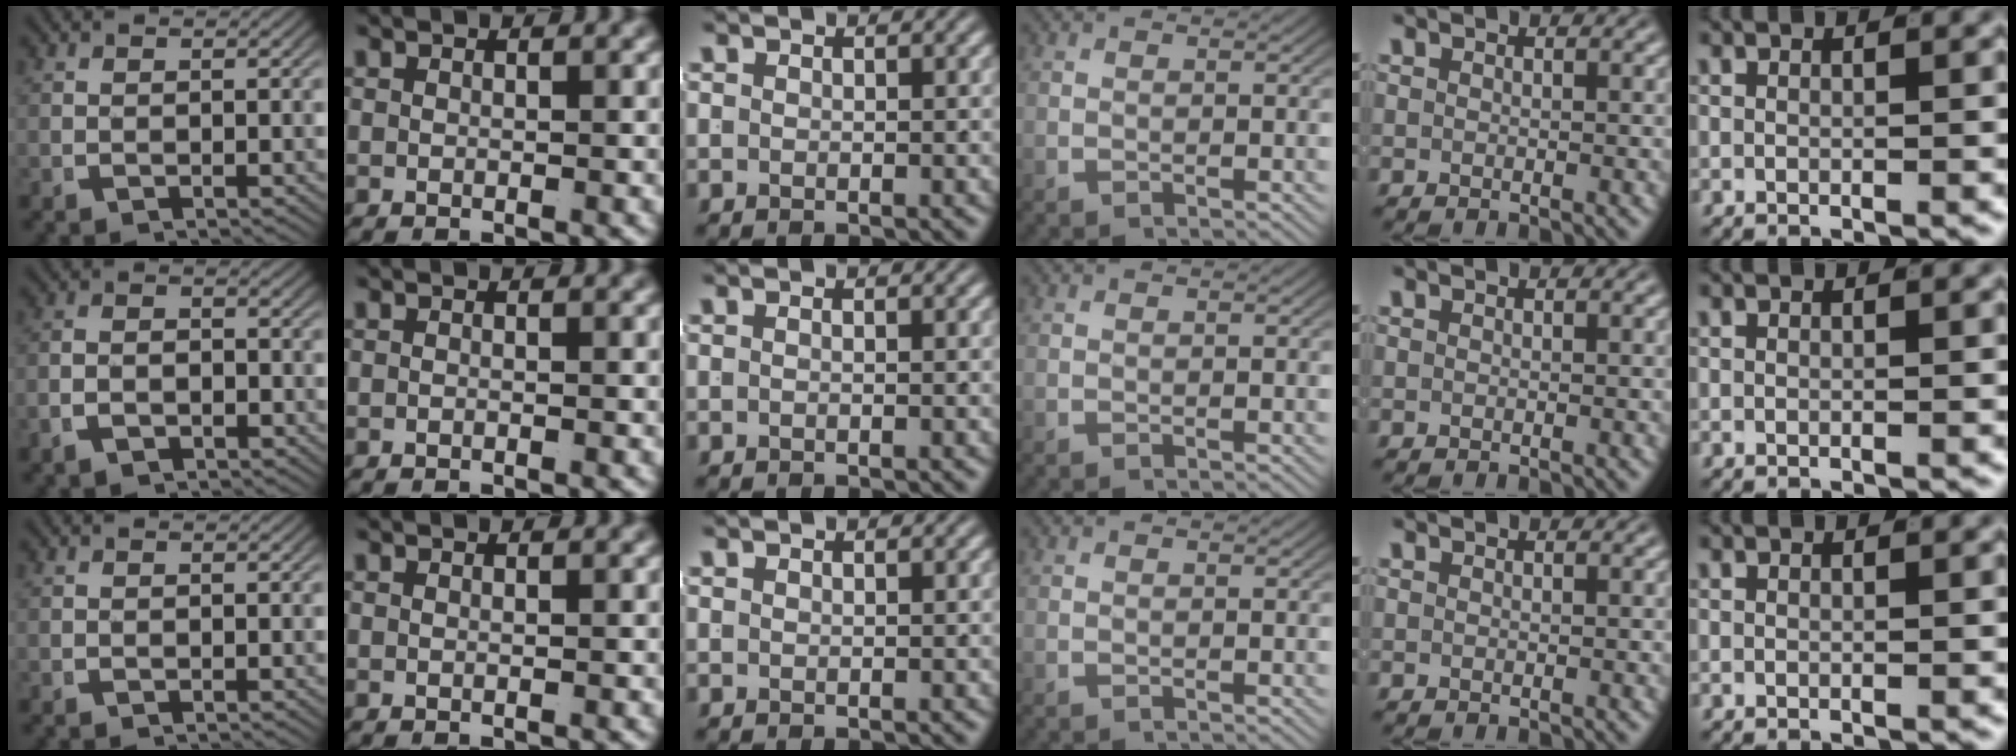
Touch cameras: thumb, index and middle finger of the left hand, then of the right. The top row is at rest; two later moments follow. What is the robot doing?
{"motion": "lift_and_place", "object": "shorts"}